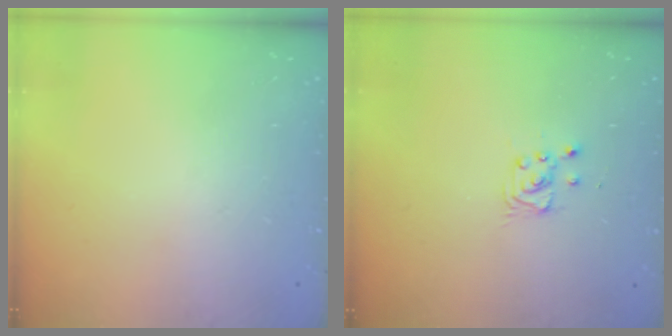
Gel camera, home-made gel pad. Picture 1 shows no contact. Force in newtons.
{"total": 2.9, "press": 2.9, "slide": 0.4}